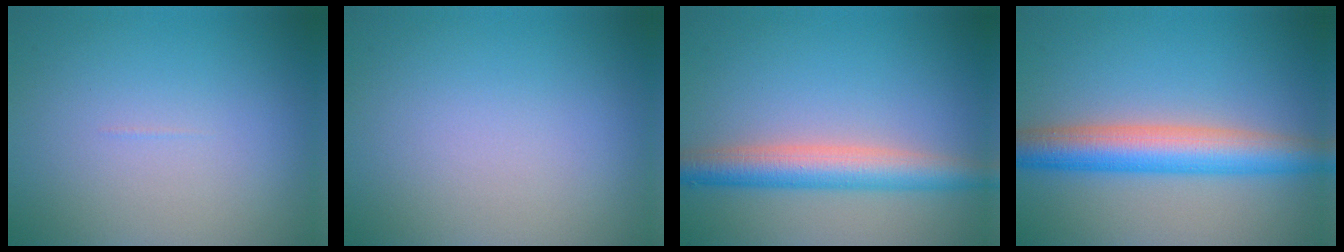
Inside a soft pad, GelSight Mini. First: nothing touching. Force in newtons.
{"total": 0.0}
{"total": 5.0, "press": 5.0, "slide": 0.1}
{"total": 6.4, "press": 6.4, "slide": 0.2}